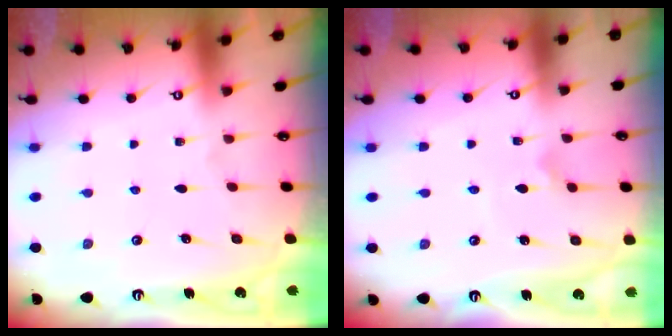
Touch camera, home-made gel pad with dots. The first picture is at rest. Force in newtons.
{"total": 1.9, "press": 1.9, "slide": 0.2}